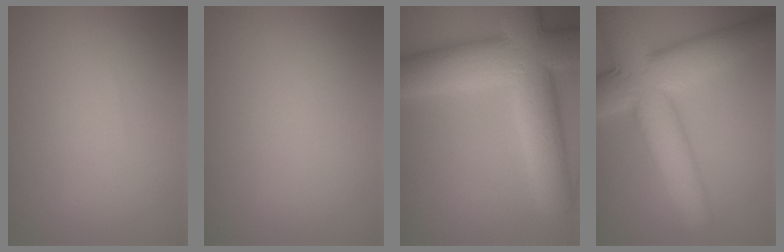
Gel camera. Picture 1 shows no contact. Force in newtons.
{"total": 0.0}
{"total": 12.5, "press": 12.5, "slide": 1.1}
{"total": 11.3, "press": 11.3, "slide": 0.1}